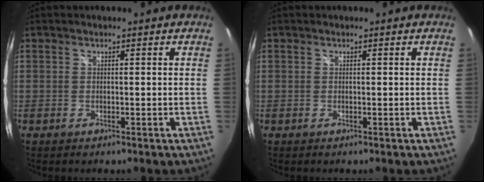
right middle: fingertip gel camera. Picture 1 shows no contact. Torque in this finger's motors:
{"motor_torque": [0.00, 0.00, 0.00, 0.00]}